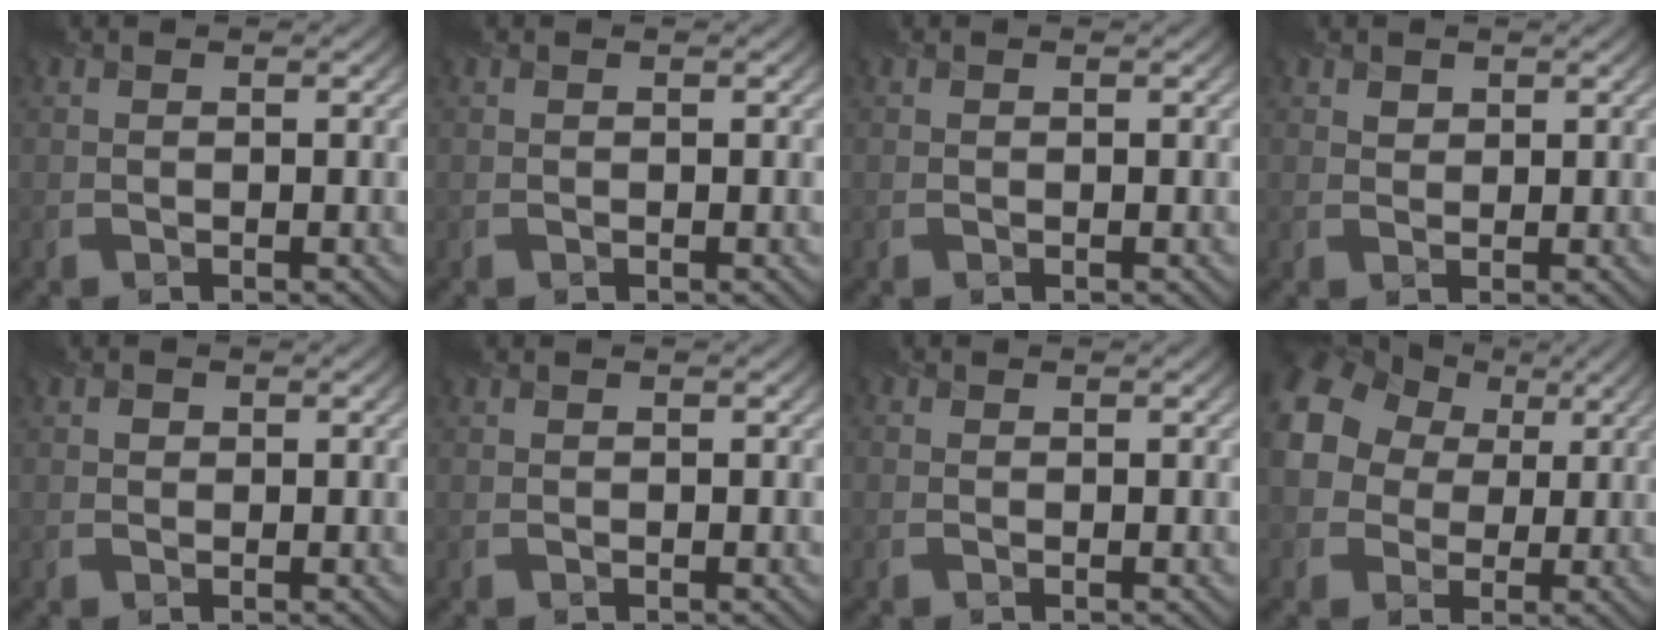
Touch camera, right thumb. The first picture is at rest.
{"total": 0.0}
{"total": 0.0}
{"total": 1.1, "force": [0.8, 0.7, 0.3], "torque": [-0.007, -0.002, 0.017]}
{"total": 0.7, "force": [0.2, 0.6, 0.2], "torque": [-0.003, -0.003, 0.002]}
{"total": 0.0}
{"total": 0.0}
{"total": 11.8, "force": [2.7, 9.7, 6.1], "torque": [-0.171, 0.020, 0.040]}